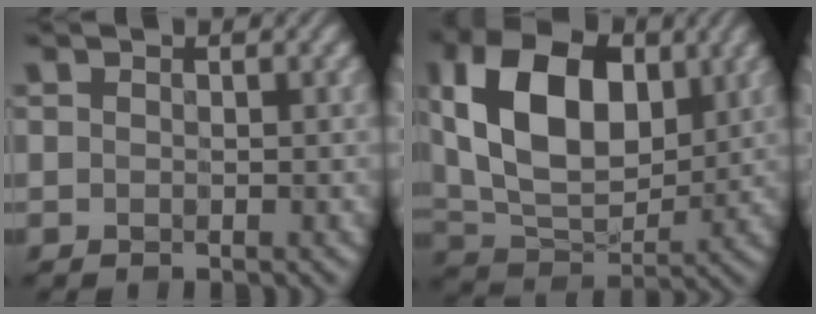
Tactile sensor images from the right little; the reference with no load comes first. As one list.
[{"total": 12.2, "force": [3.0, 7.6, 9.1], "torque": [-0.176, 0.013, 0.049]}]